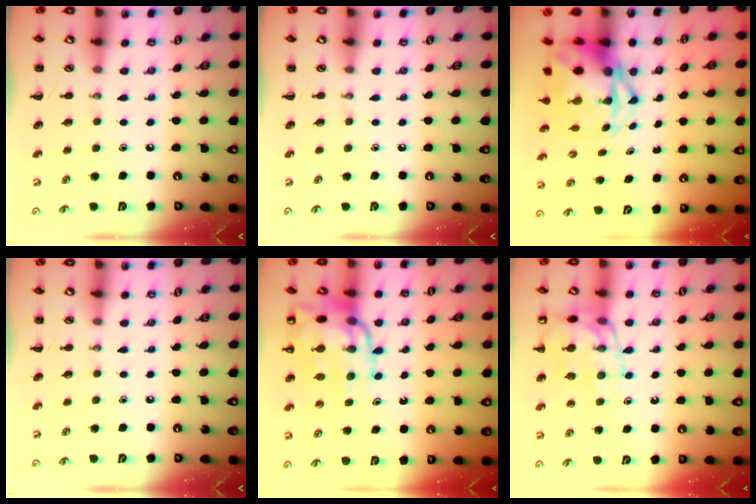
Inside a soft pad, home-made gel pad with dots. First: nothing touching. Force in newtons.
{"total": 0.0}
{"total": 6.0, "press": 5.9, "slide": 1.4}
{"total": 0.0}
{"total": 14.7, "press": 14.3, "slide": 3.5}
{"total": 13.4, "press": 13.3, "slide": 2.1}